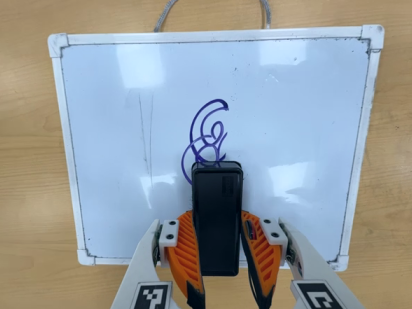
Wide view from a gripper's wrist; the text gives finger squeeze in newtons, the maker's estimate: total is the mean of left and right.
{"total": 7.3, "left": 5.5, "right": 9.1}